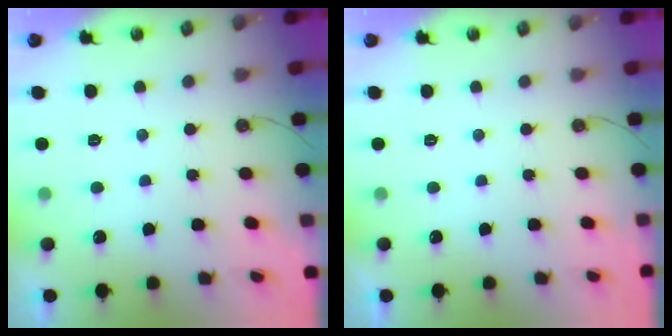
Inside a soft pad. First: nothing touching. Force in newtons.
{"total": 0.0}